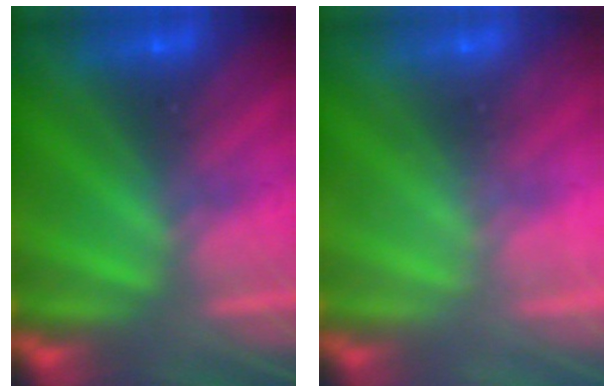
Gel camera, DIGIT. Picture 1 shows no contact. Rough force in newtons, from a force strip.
{"total": 2.3}